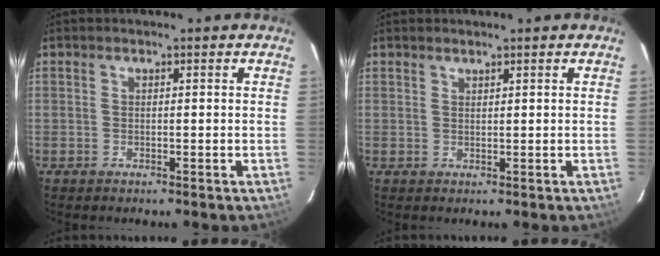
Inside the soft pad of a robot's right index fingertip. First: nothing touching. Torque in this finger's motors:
{"motor_torque": [-0.10, 0.08, -0.03, -0.01]}